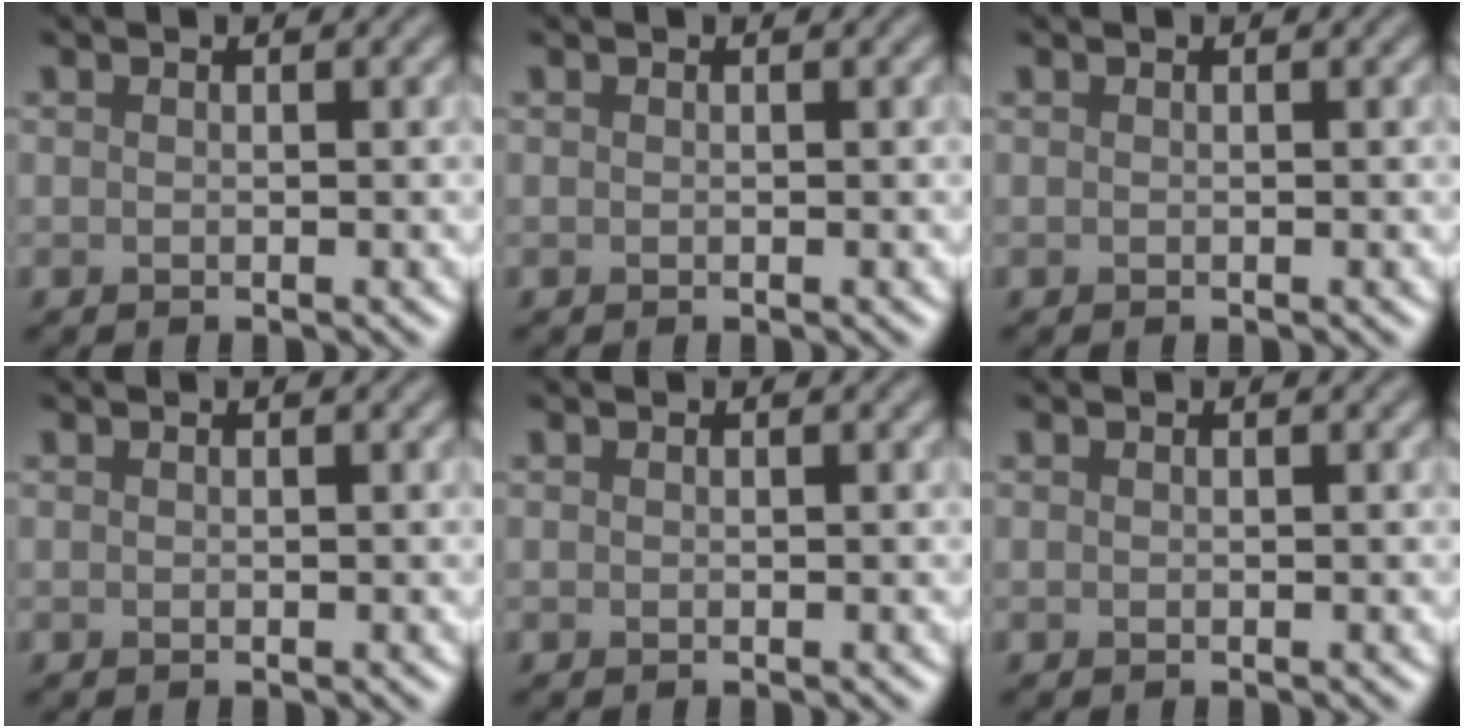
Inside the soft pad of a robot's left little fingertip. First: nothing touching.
{"total": 0.0}
{"total": 0.0}
{"total": 0.0}
{"total": 0.0}
{"total": 0.0}